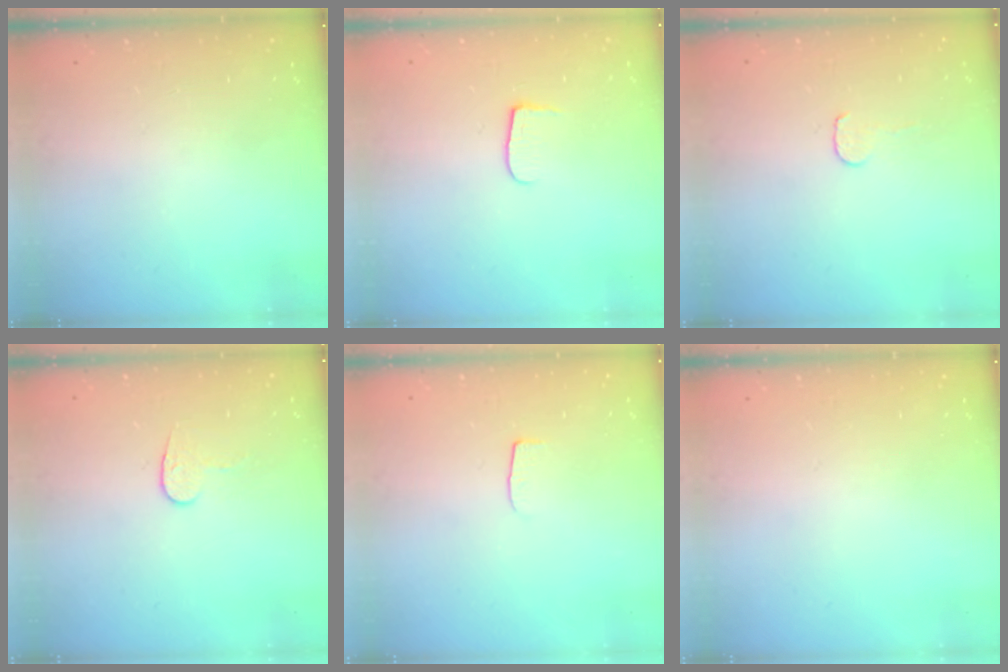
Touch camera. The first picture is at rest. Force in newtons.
{"total": 6.0, "press": 6.0, "slide": 0.6}
{"total": 3.5, "press": 3.5, "slide": 0.4}
{"total": 6.0, "press": 6.0, "slide": 0.4}
{"total": 4.0, "press": 4.0, "slide": 0.2}
{"total": 0.0}